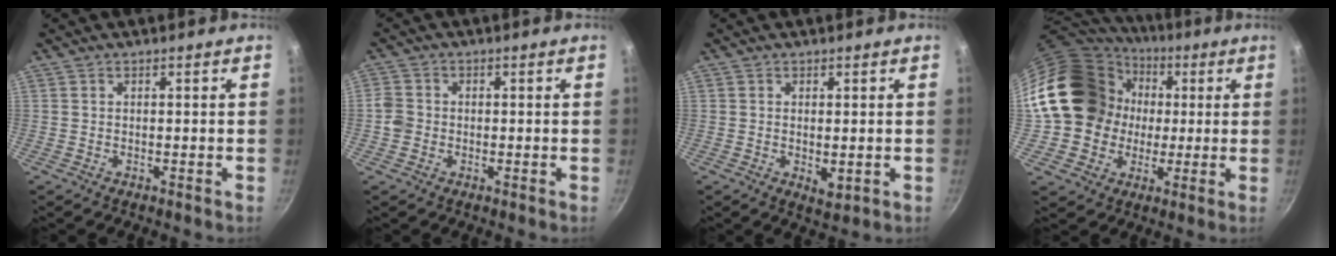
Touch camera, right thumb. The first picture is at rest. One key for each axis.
{"total": 3.4, "fx": -0.8, "fy": 3.0, "fz": 1.4, "tx": -0.017, "ty": 0.015, "tz": -0.020}
{"total": 3.1, "fx": -0.2, "fy": 1.5, "fz": 2.7, "tx": -0.041, "ty": -0.011, "tz": 0.000}
{"total": 19.5, "fx": 1.5, "fy": 17.2, "fz": 9.1, "tx": -0.150, "ty": 0.039, "tz": 0.031}